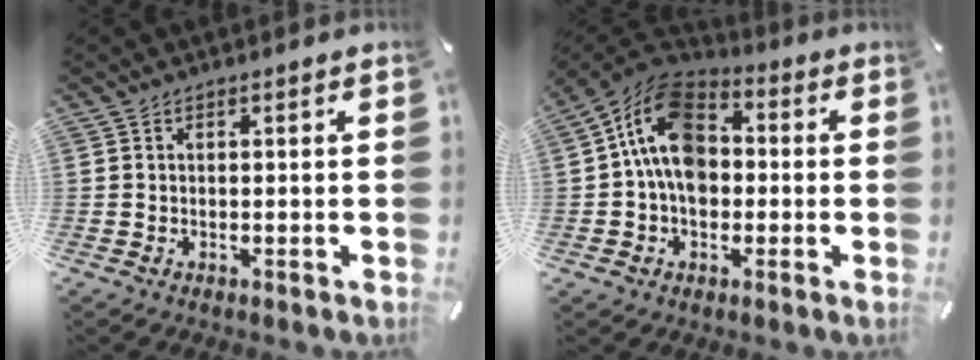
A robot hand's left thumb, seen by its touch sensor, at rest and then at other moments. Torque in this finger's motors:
{"motor_torque": [2.34, 2.67, 1.07, 0.62, 0.28]}